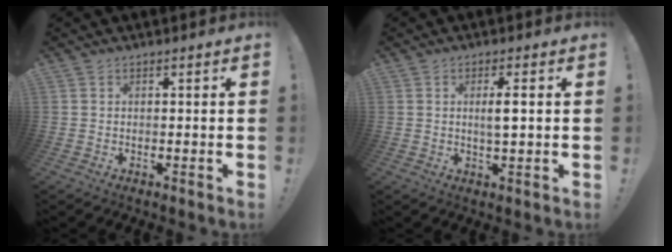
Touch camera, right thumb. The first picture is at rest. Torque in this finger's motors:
{"motor_torque": [-0.09, 0.19, 0.35, -0.08, 0.05]}